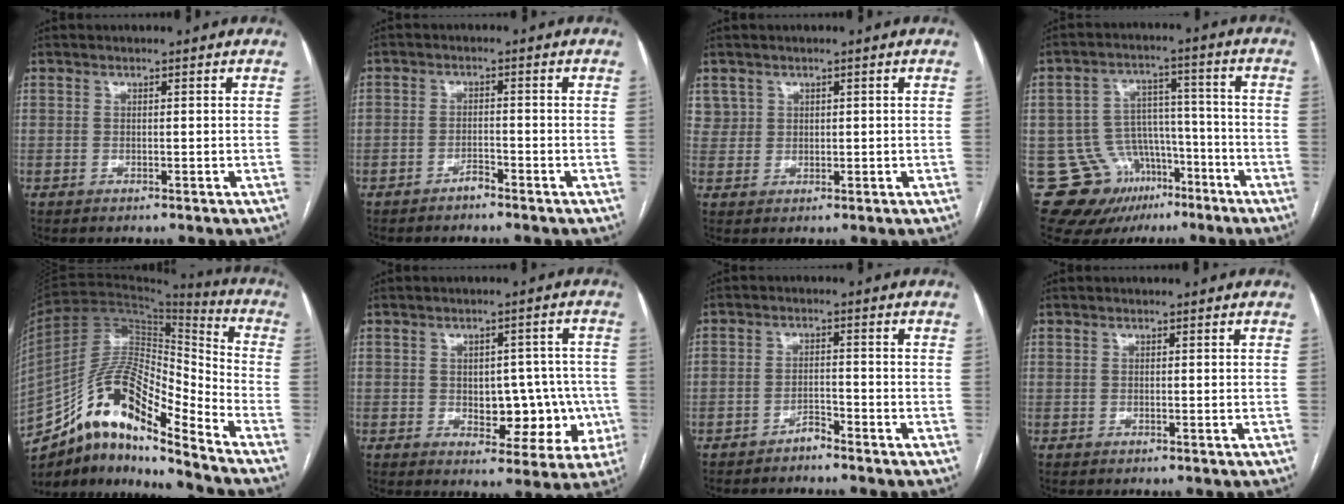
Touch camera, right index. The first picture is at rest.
{"total": 1.8, "force": [-1.6, 0.4, 0.7], "torque": [-0.008, 0.002, -0.027]}
{"total": 2.5, "force": [1.3, 2.2, -0.2], "torque": [0.017, 0.008, 0.020]}
{"total": 12.9, "force": [-7.5, 10.0, 3.2], "torque": [-0.050, 0.068, -0.104]}
{"total": 18.6, "force": [-13.1, 4.2, 12.5], "torque": [-0.232, 0.035, -0.232]}
{"total": 9.6, "force": [-1.6, 5.6, 7.6], "torque": [-0.073, 0.026, -0.007]}
{"total": 2.2, "force": [-2.0, 0.5, 0.6], "torque": [-0.007, 0.001, -0.035]}
{"total": 0.0}